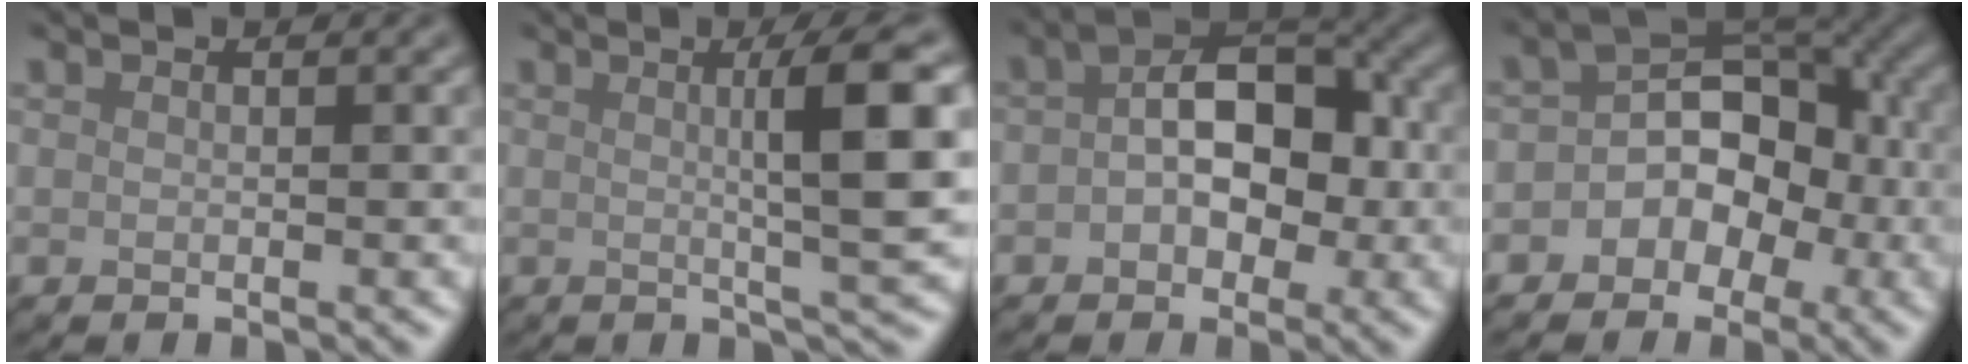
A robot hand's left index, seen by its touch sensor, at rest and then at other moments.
{"total": 6.8, "force": [1.0, 0.9, 6.7], "torque": [-0.094, 0.009, 0.016]}
{"total": 6.2, "force": [0.1, 4.0, 4.8], "torque": [-0.059, 0.014, -0.007]}
{"total": 5.8, "force": [-1.2, 4.5, 3.4], "torque": [-0.010, 0.018, -0.037]}